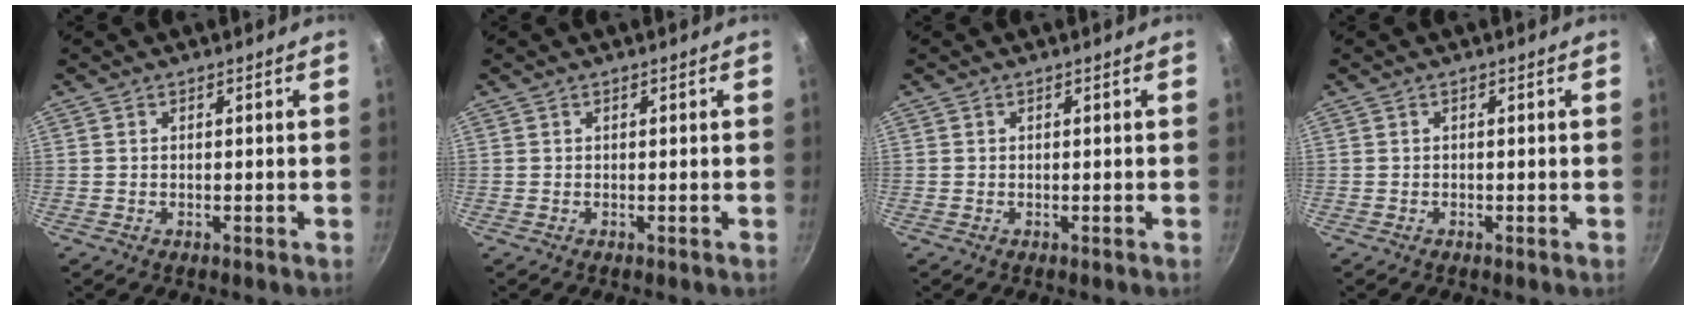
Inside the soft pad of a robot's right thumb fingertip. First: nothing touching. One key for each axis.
{"total": 0.0}
{"total": 0.0}
{"total": 0.0}